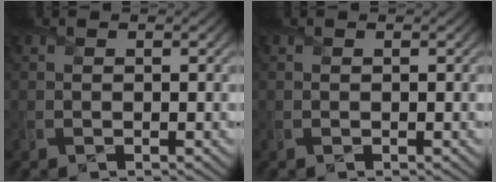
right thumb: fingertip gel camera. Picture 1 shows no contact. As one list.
[{"total": 0.0}]